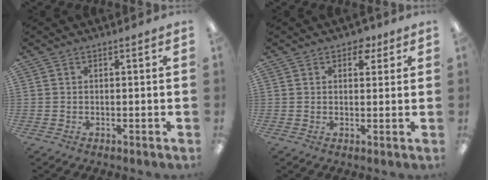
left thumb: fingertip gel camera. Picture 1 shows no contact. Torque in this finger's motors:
{"motor_torque": [-0.07, 0.04, -0.03, -0.11, -0.04]}